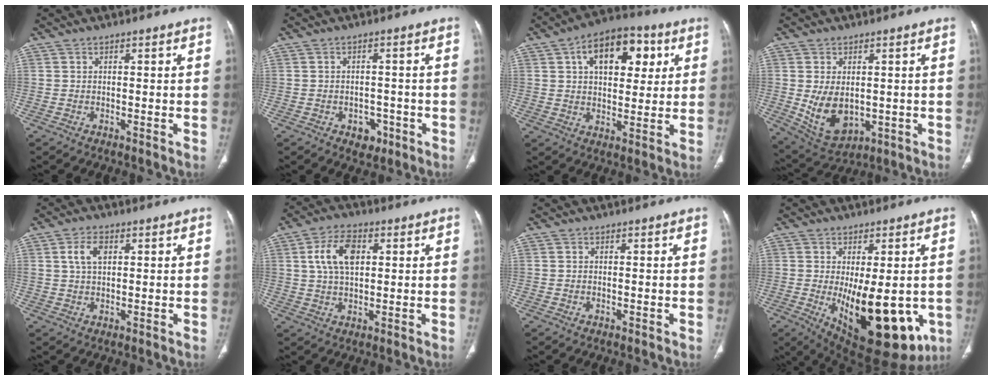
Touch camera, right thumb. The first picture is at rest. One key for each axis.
{"total": 3.8, "fx": -1.8, "fy": 2.8, "fz": 1.8, "tx": -0.004, "ty": 0.011, "tz": -0.017}
{"total": 15.0, "fx": 5.2, "fy": 8.7, "fz": 11.0, "tx": -0.125, "ty": 0.004, "tz": 0.079}
{"total": 9.4, "fx": -0.4, "fy": 6.1, "fz": 7.1, "tx": -0.112, "ty": -0.011, "tz": 0.018}
{"total": 4.6, "fx": 1.5, "fy": 2.6, "fz": 3.4, "tx": -0.066, "ty": 0.003, "tz": 0.031}
{"total": 8.9, "fx": 2.4, "fy": 5.1, "fz": 6.9, "tx": -0.123, "ty": 0.004, "tz": 0.044}
{"total": 0.0}
{"total": 19.8, "fx": -4.6, "fy": 8.5, "fz": 17.2, "tx": -0.212, "ty": -0.028, "tz": -0.036}